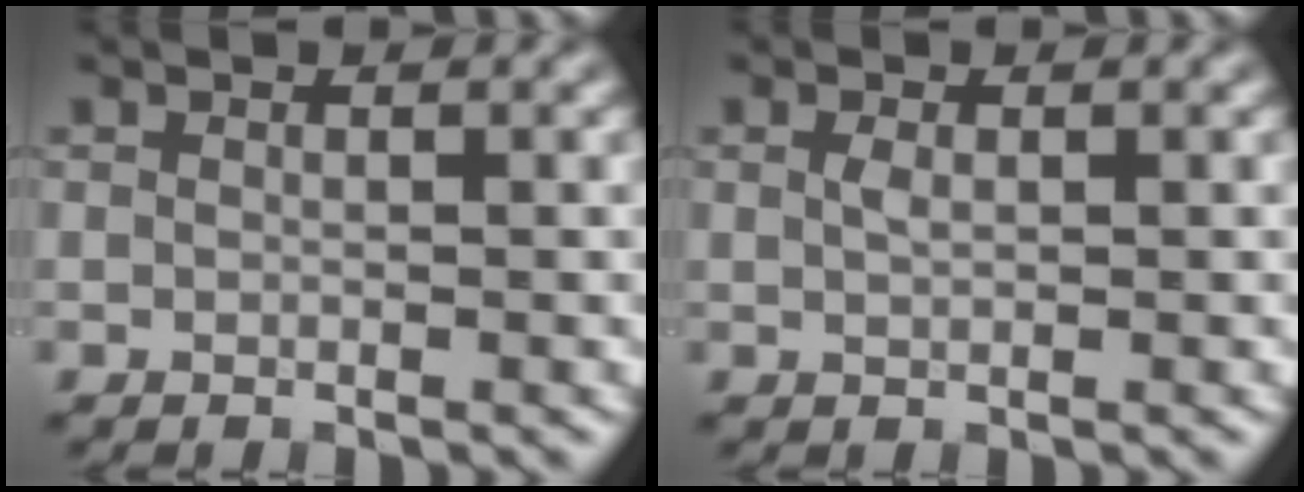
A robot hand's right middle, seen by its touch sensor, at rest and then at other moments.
{"total": 0.9, "force": [0.2, 0.4, 0.8], "torque": [-0.019, 0.001, 0.005]}